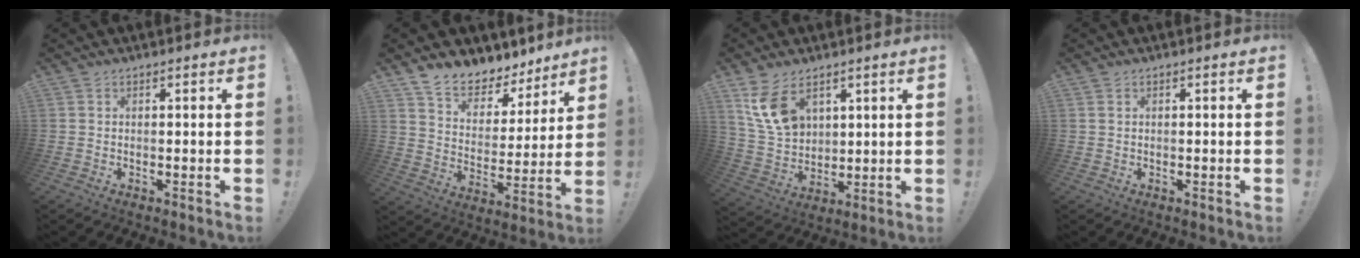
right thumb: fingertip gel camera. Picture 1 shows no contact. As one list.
[{"total": 9.8, "force": [8.6, 4.3, 2.1], "torque": [-0.049, -0.075, 0.158]}, {"total": 12.7, "force": [7.2, 7.9, 7.0], "torque": [-0.144, -0.026, 0.146]}, {"total": 0.8, "force": [0.5, 0.4, 0.5], "torque": [-0.018, 0.004, 0.012]}]